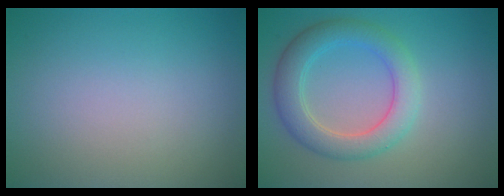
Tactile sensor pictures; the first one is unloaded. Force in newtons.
{"total": 4.6, "press": 4.6, "slide": 0.4}